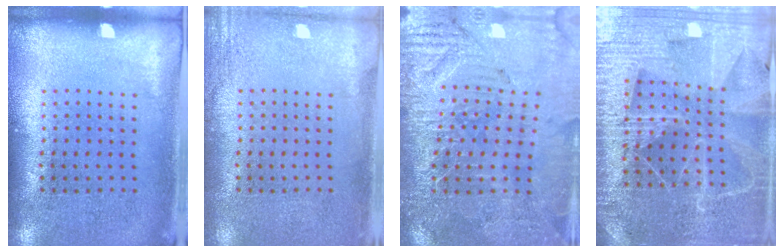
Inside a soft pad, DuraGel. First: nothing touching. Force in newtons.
{"total": 1.8, "press": 1.8, "slide": 0.2}
{"total": 3.3, "press": 3.3, "slide": 0.3}
{"total": 4.9, "press": 4.5, "slide": 2.0}